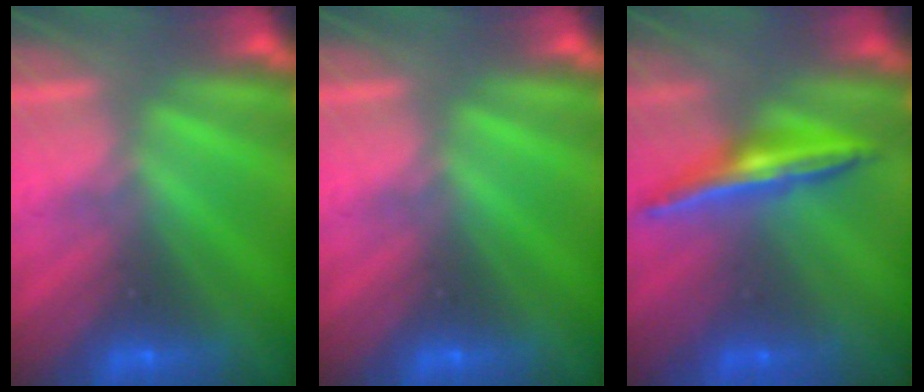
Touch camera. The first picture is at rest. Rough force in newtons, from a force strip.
{"total": 0.0}
{"total": 1.5}